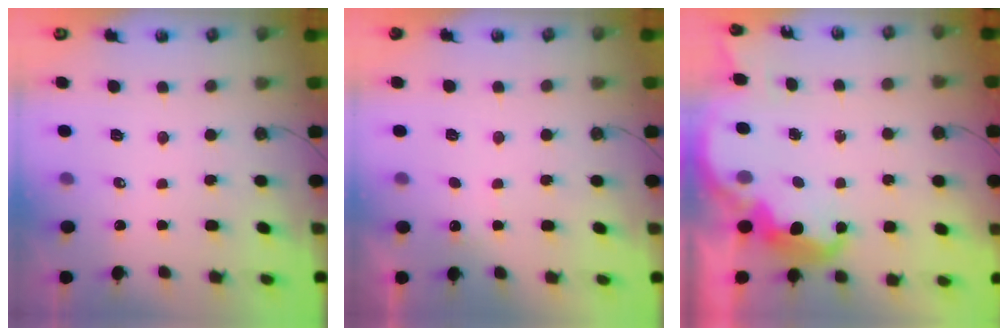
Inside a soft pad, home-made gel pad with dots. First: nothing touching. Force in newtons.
{"total": 4.0, "press": 3.8, "slide": 1.1}
{"total": 6.7, "press": 6.7, "slide": 0.5}